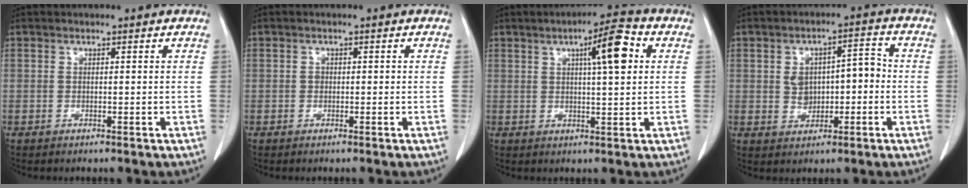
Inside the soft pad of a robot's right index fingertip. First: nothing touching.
{"total": 0.8, "force": [-0.1, 0.7, 0.4], "torque": [-0.006, 0.002, -0.001]}
{"total": 7.9, "force": [2.5, 0.9, 7.4], "torque": [-0.116, 0.011, 0.036]}
{"total": 6.4, "force": [-0.4, 4.0, 5.0], "torque": [-0.078, 0.029, 0.003]}